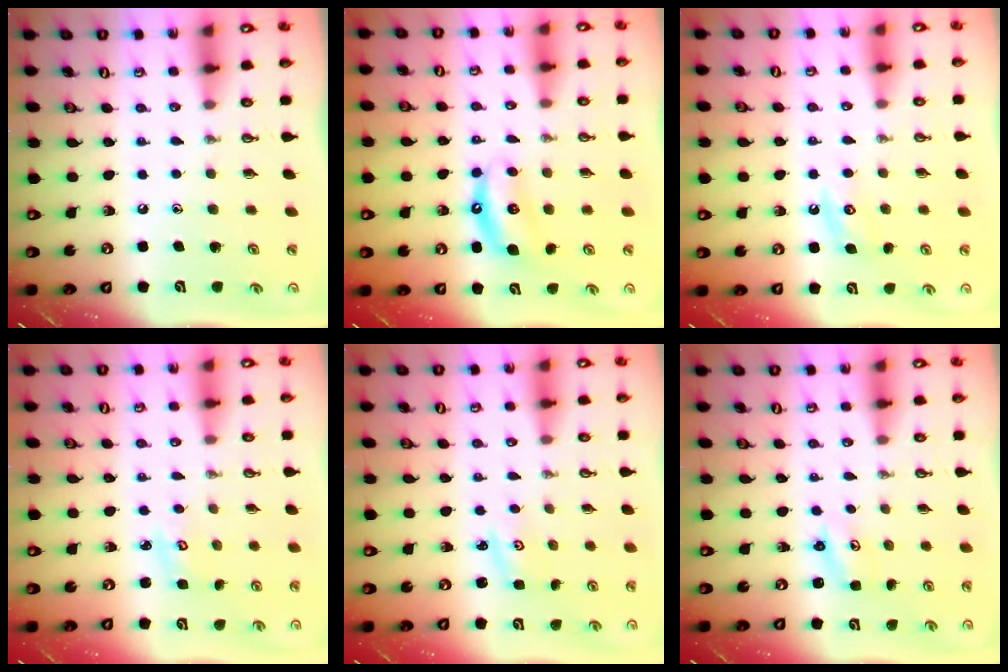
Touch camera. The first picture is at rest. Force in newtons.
{"total": 6.5, "press": 6.5, "slide": 0.9}
{"total": 4.8, "press": 4.8, "slide": 0.4}
{"total": 3.4, "press": 3.4, "slide": 0.4}
{"total": 2.7, "press": 2.7, "slide": 0.4}
{"total": 2.1, "press": 2.0, "slide": 0.3}